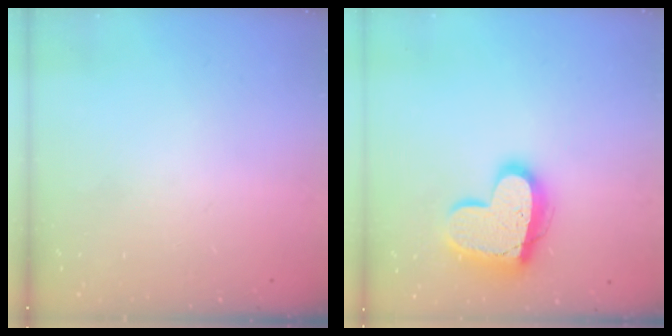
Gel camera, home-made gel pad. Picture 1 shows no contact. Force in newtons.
{"total": 16.8, "press": 16.7, "slide": 1.5}